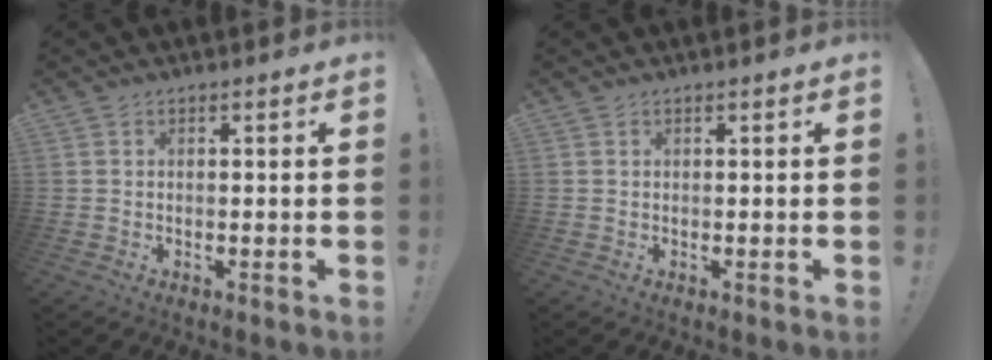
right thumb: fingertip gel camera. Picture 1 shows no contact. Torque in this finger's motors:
{"motor_torque": [-0.01, 0.01, -0.01, 0.01, 0.00]}